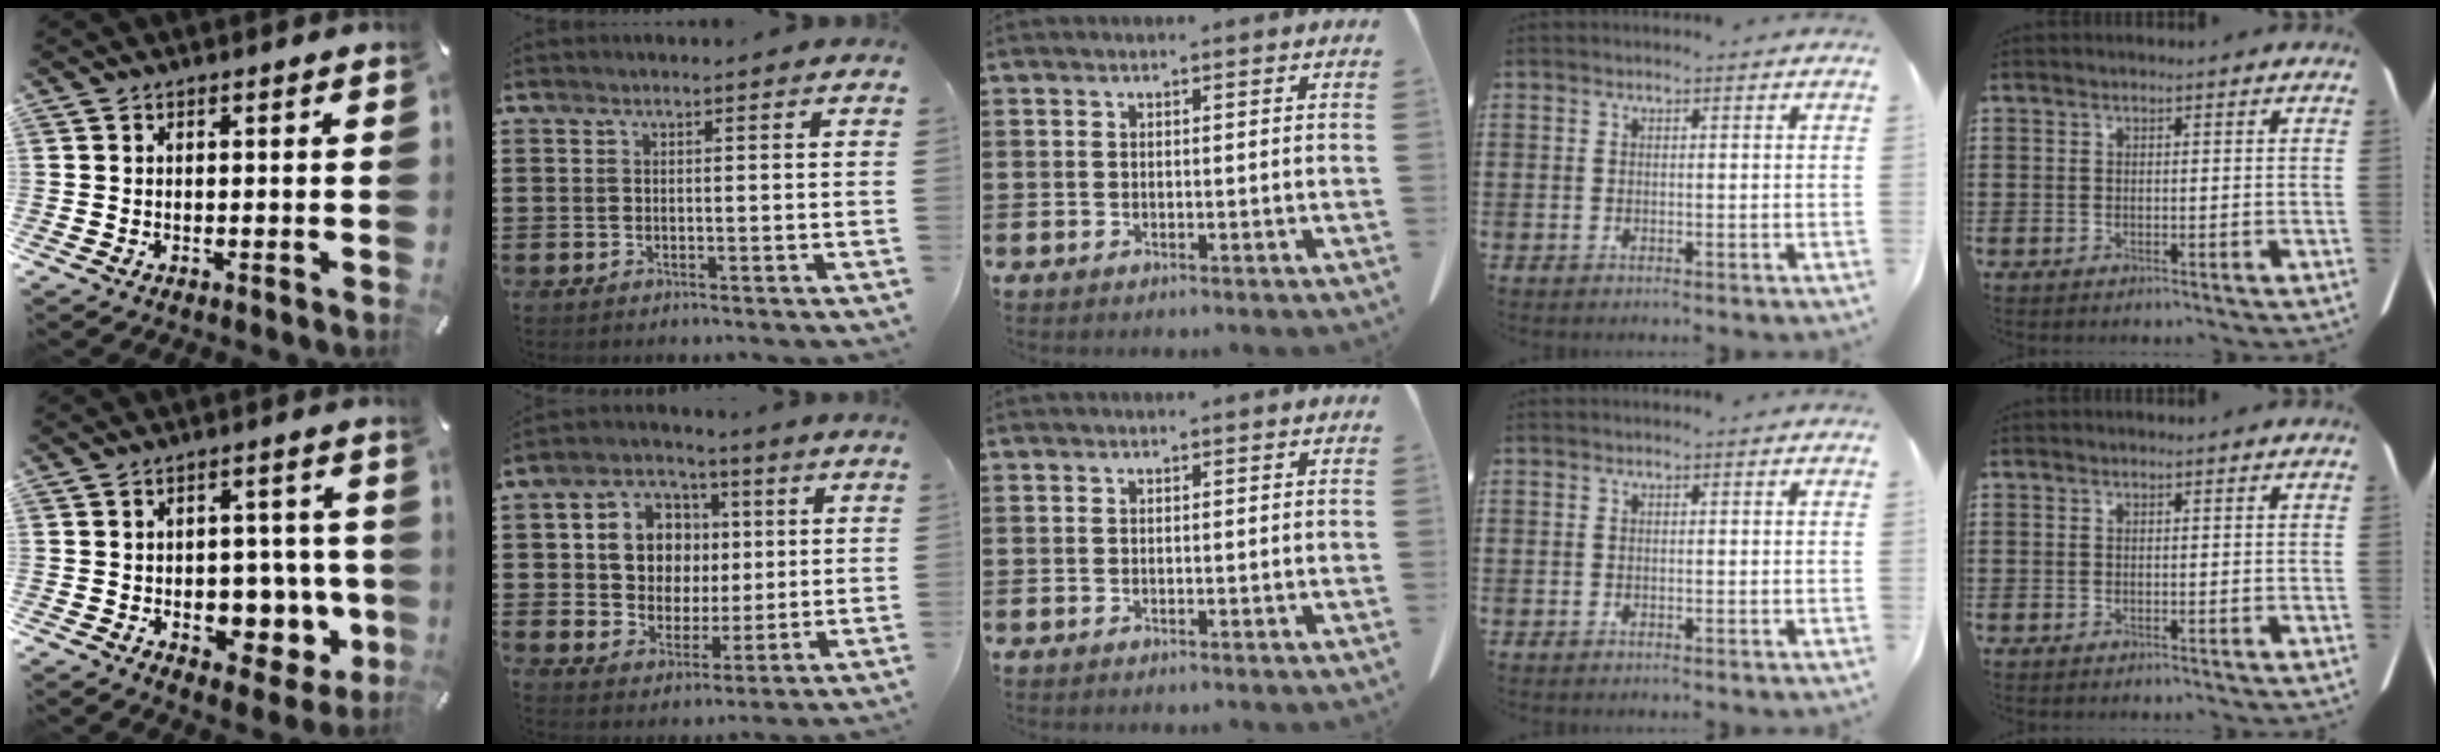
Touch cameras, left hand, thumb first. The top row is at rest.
{"thumb": {"total": 11.3, "force": [-1.9, 7.4, 8.3], "torque": [-0.099, 0.004, -0.020]}, "index": {"total": 9.0, "force": [1.7, 7.8, 4.0], "torque": [-0.096, 0.018, 0.033]}}